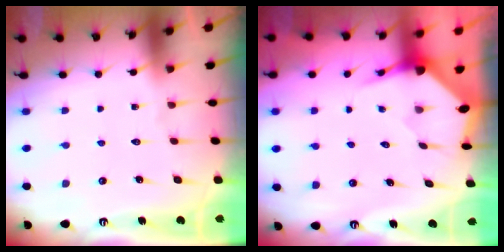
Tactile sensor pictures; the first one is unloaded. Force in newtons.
{"total": 3.7, "press": 3.6, "slide": 0.5}